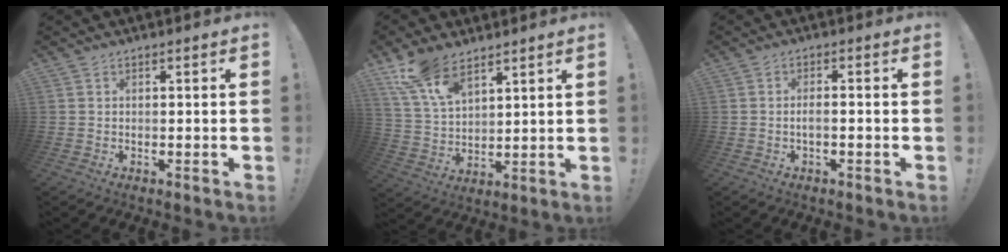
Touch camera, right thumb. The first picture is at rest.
{"total": 12.2, "force": [9.0, 5.4, 6.2], "torque": [-0.124, -0.042, 0.173]}
{"total": 2.3, "force": [-1.0, 0.3, 2.1], "torque": [-0.044, 0.007, -0.018]}